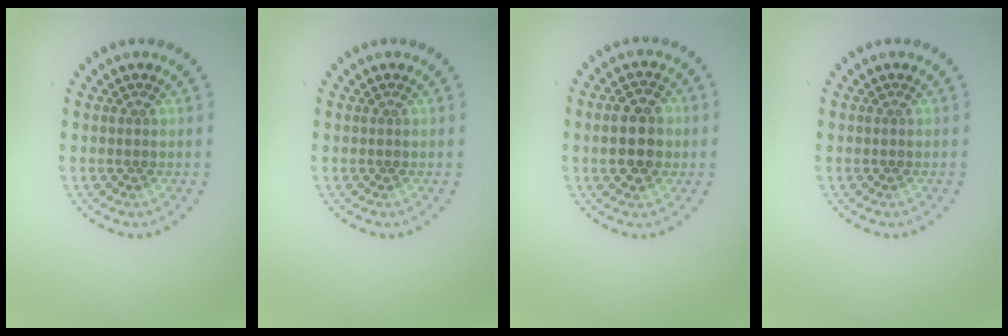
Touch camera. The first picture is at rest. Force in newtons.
{"total": 0.0}
{"total": 4.6, "press": 4.6, "slide": 0.1}
{"total": 0.0}